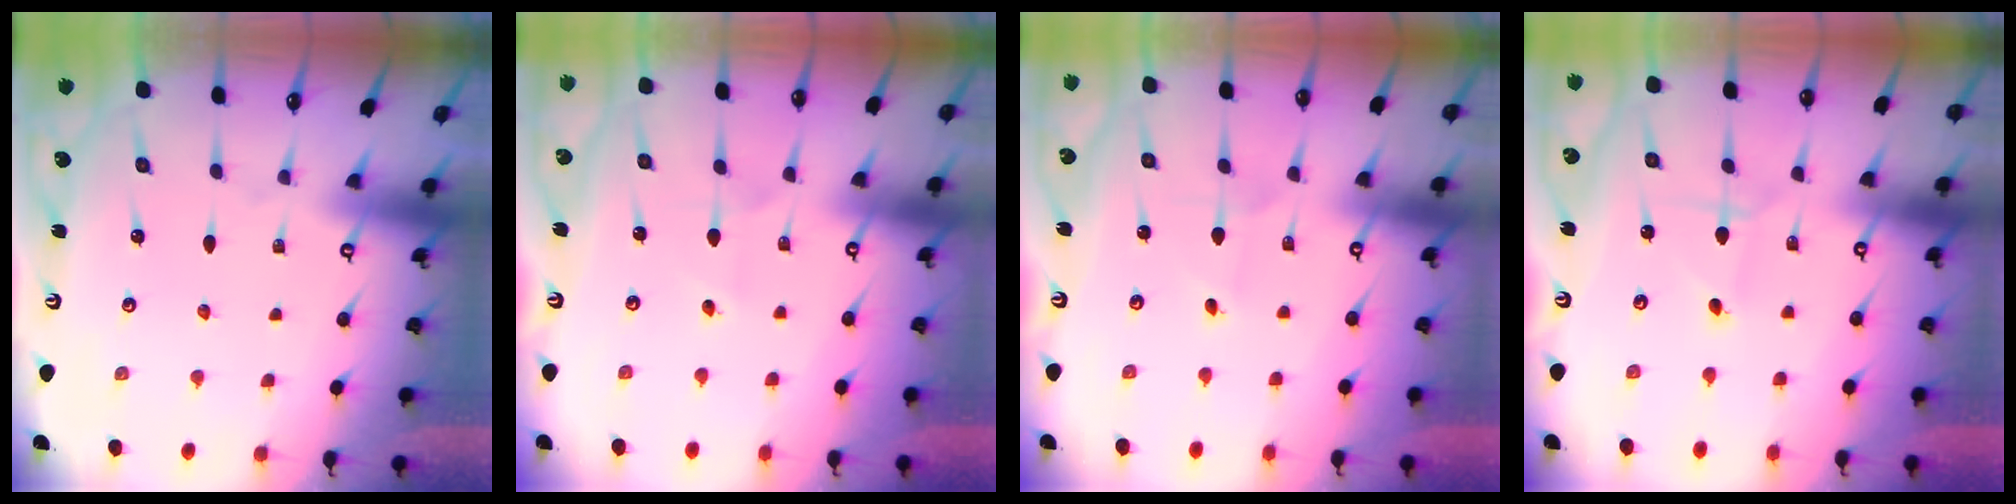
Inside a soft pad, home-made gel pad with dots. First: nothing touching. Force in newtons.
{"total": 3.7, "press": 3.7, "slide": 0.3}
{"total": 1.2, "press": 1.2, "slide": 0.1}
{"total": 1.8, "press": 1.7, "slide": 0.2}